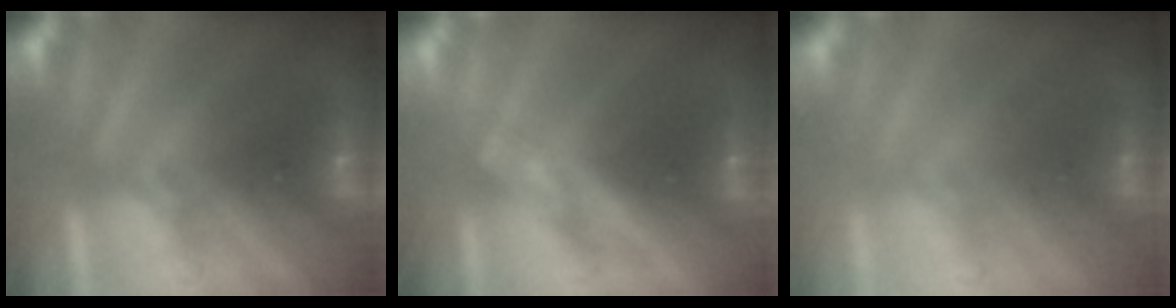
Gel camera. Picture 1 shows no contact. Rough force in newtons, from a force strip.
{"total": 2.7}
{"total": 2.2}